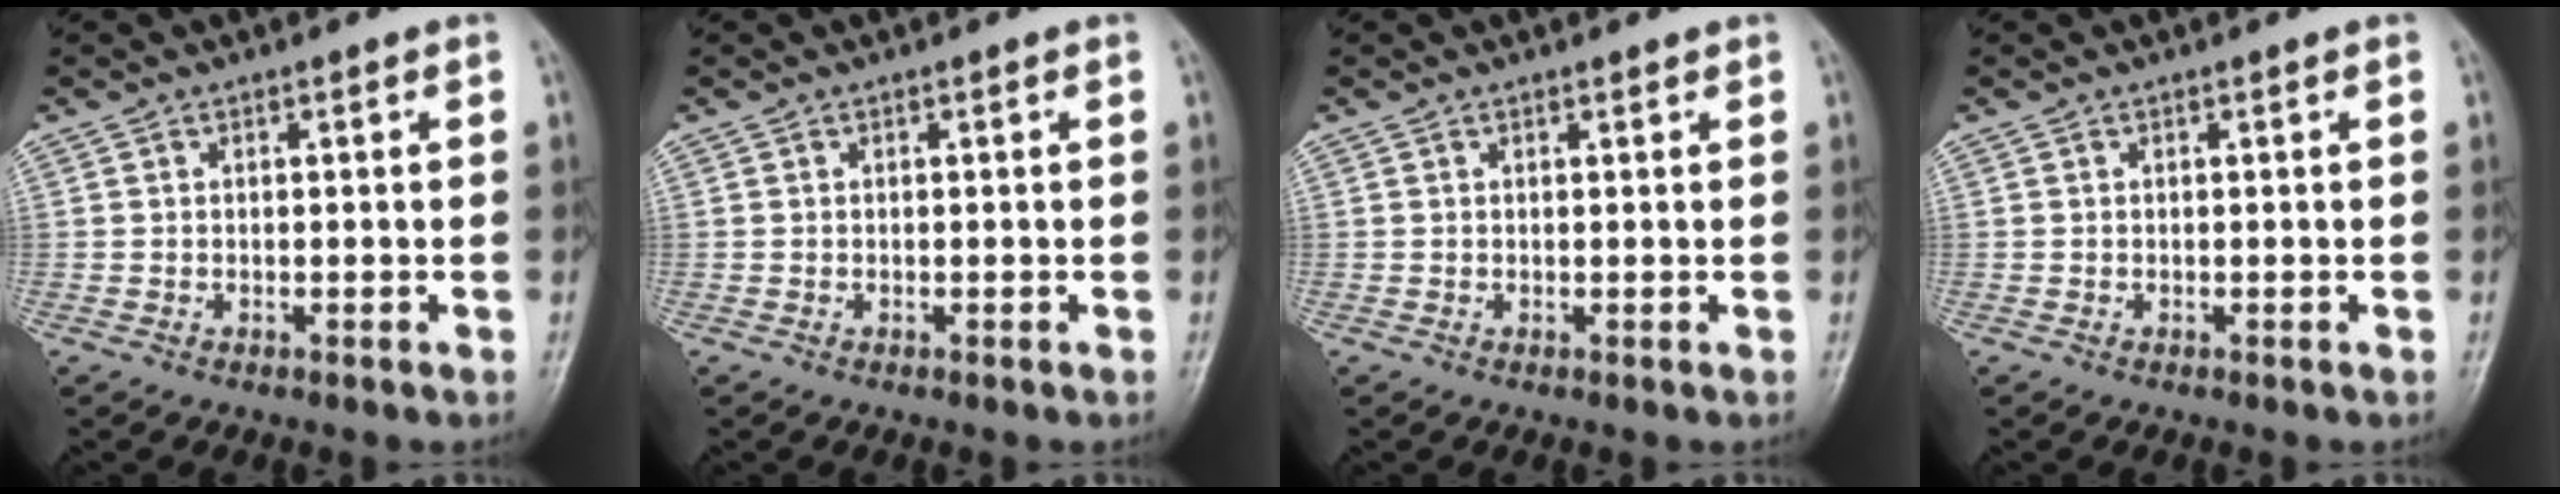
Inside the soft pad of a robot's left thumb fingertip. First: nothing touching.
{"total": 0.0}
{"total": 0.7, "force": [0.5, 0.4, 0.3], "torque": [-0.002, -0.003, 0.003]}
{"total": 0.0}